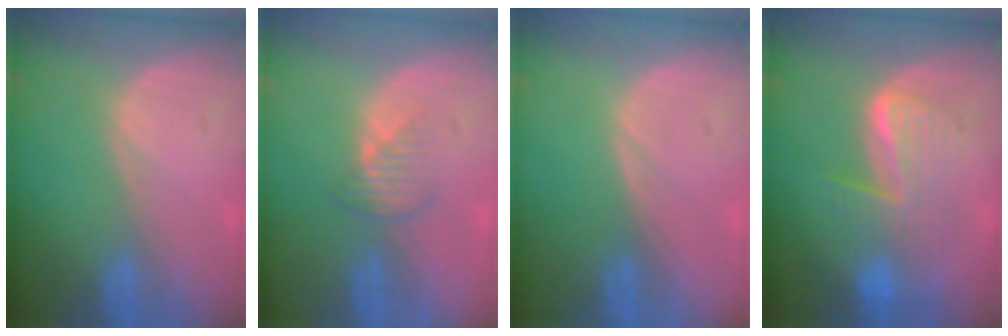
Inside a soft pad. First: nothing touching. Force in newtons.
{"total": 2.5, "press": 2.5, "slide": 0.4}
{"total": 0.0}
{"total": 7.2, "press": 7.2, "slide": 0.2}